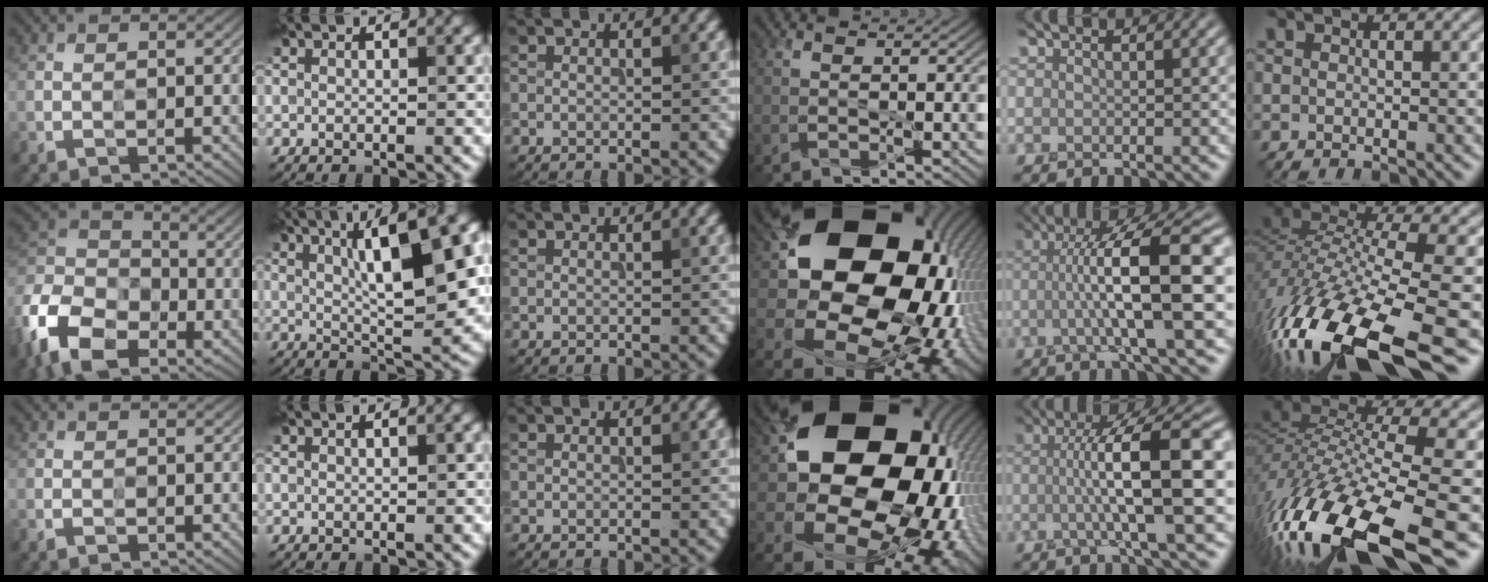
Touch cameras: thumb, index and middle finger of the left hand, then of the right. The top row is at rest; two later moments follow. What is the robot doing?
{"motion": "peel", "object": "tape"}